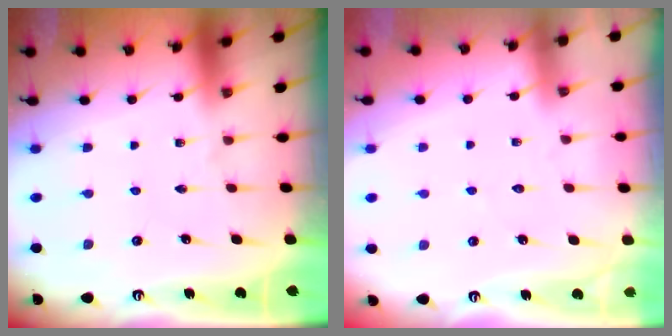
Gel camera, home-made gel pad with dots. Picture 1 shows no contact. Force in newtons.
{"total": 2.8, "press": 2.8, "slide": 0.3}